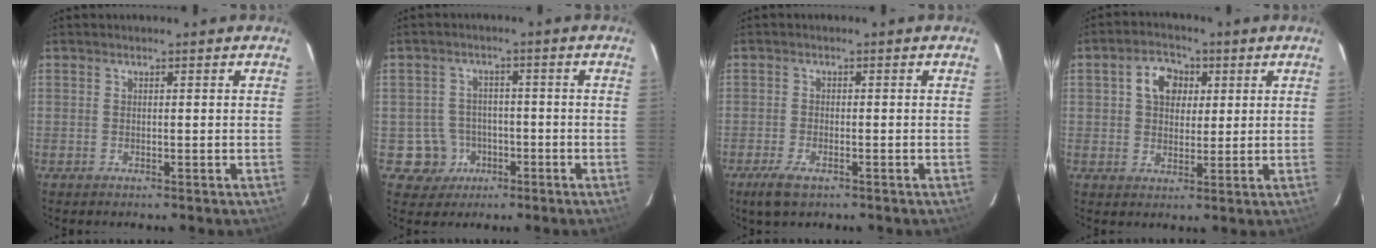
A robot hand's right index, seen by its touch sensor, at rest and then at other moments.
{"total": 6.2, "force": [-2.4, 5.7, 0.3], "torque": [-0.021, 0.025, -0.029]}
{"total": 4.2, "force": [-2.7, 1.6, 2.7], "torque": [-0.069, -0.010, -0.051]}
{"total": 6.7, "force": [2.0, 5.1, 3.9], "torque": [-0.067, 0.024, 0.035]}